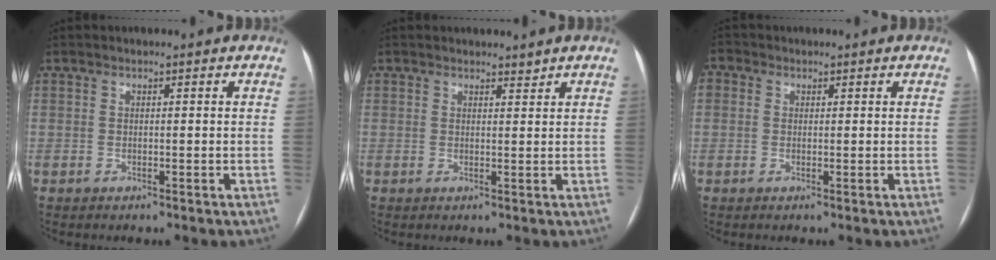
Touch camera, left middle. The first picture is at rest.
{"total": 1.8, "force": [1.7, 0.4, 0.3], "torque": [-0.003, 0.008, 0.026]}
{"total": 1.9, "force": [0.6, 1.7, 0.7], "torque": [-0.014, 0.012, 0.007]}